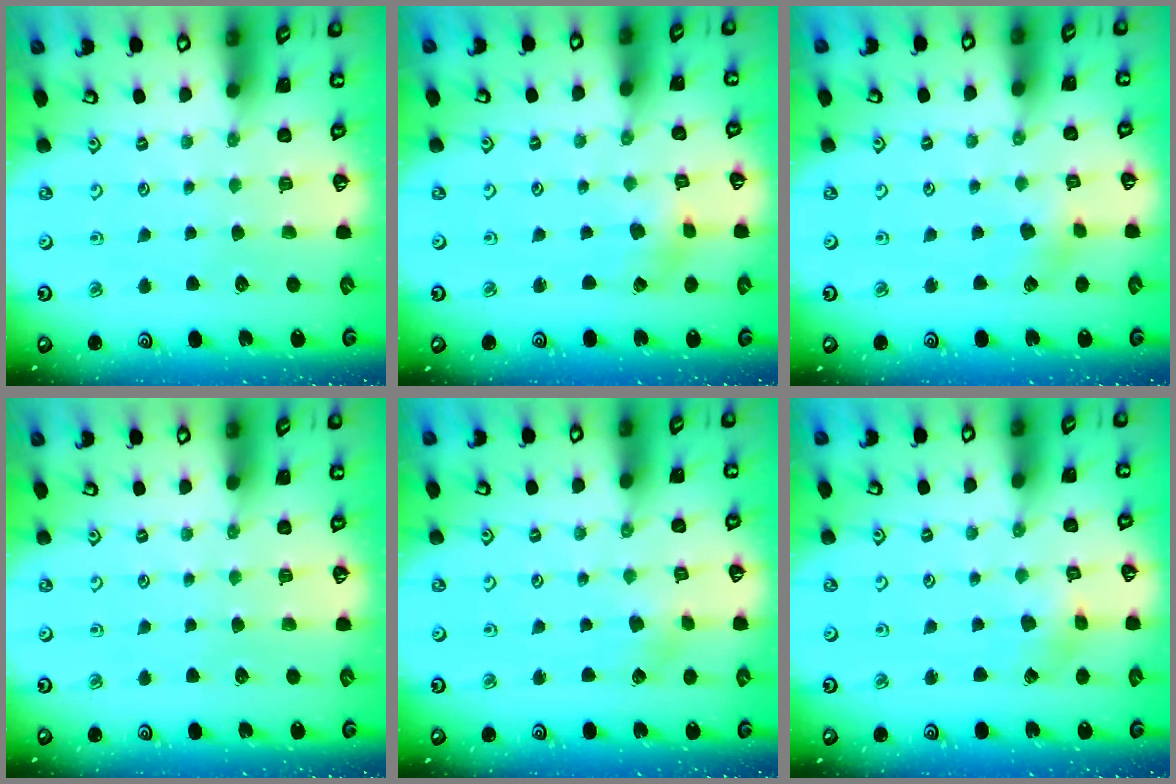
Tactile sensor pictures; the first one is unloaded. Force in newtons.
{"total": 1.2, "press": 1.2, "slide": 0.2}
{"total": 3.0, "press": 3.0, "slide": 0.4}
{"total": 0.0}
{"total": 2.7, "press": 2.7, "slide": 0.3}
{"total": 1.7, "press": 1.7, "slide": 0.2}